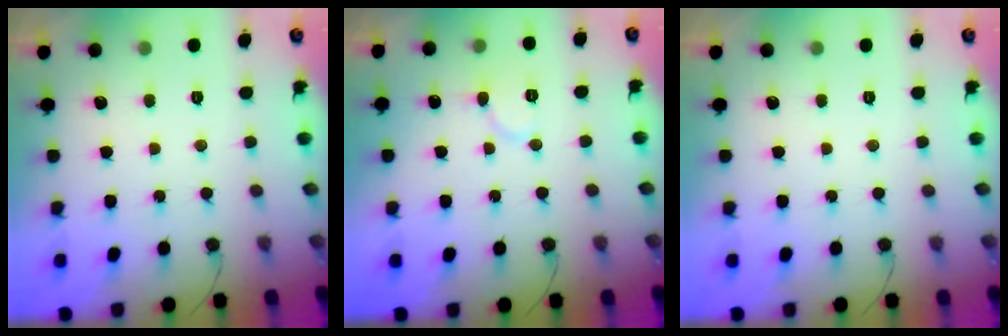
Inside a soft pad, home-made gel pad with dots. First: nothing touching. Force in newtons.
{"total": 7.0, "press": 7.0, "slide": 0.5}
{"total": 0.0}